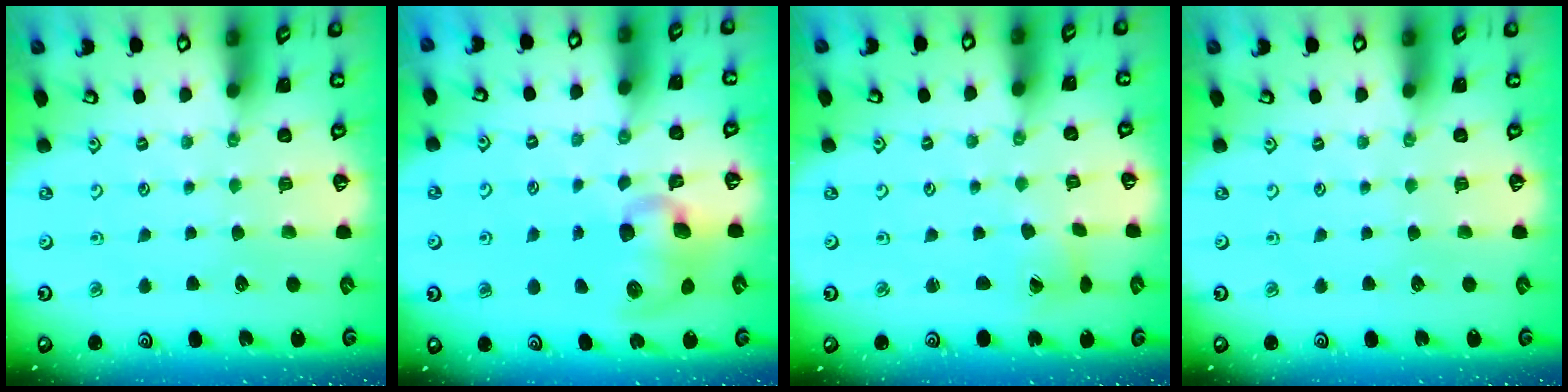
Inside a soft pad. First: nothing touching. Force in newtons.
{"total": 10.9, "press": 10.8, "slide": 1.4}
{"total": 1.9, "press": 1.9, "slide": 0.2}
{"total": 0.0}